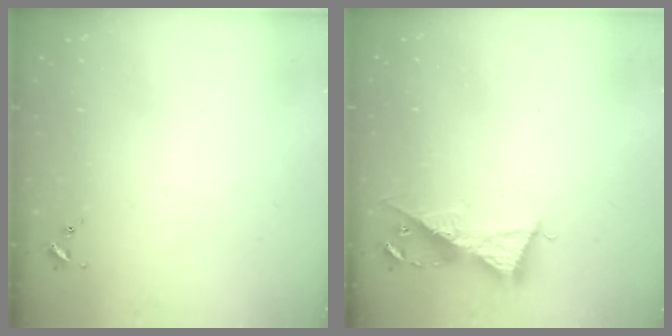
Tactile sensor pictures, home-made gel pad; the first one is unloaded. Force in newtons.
{"total": 9.9, "press": 9.8, "slide": 0.6}